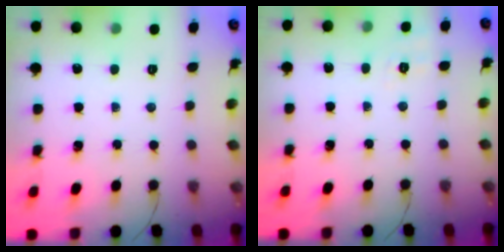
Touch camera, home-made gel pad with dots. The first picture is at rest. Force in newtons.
{"total": 1.9, "press": 0.4, "slide": 1.9}